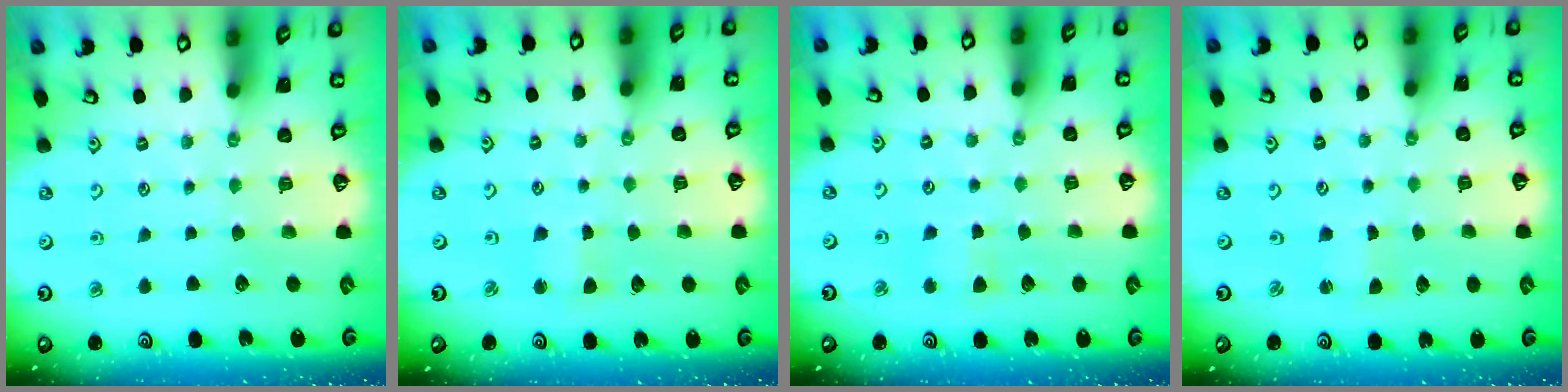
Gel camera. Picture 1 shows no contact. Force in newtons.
{"total": 2.4, "press": 2.4, "slide": 0.3}
{"total": 3.2, "press": 3.2, "slide": 0.4}
{"total": 1.0, "press": 1.0, "slide": 0.0}